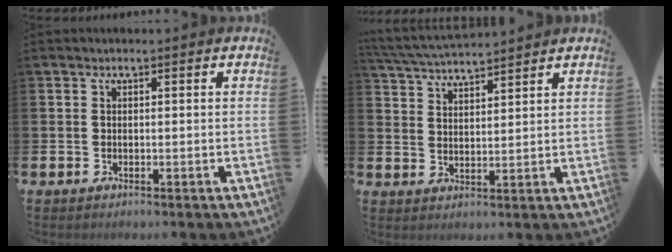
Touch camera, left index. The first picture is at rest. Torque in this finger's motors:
{"motor_torque": [0.92, -0.93, 0.14, 0.11]}